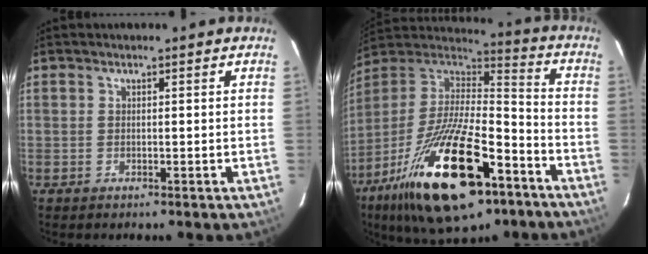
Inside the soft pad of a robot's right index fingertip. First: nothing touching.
{"total": 28.5, "force": [-15.3, 10.9, 21.5], "torque": [-0.402, -0.033, -0.252]}